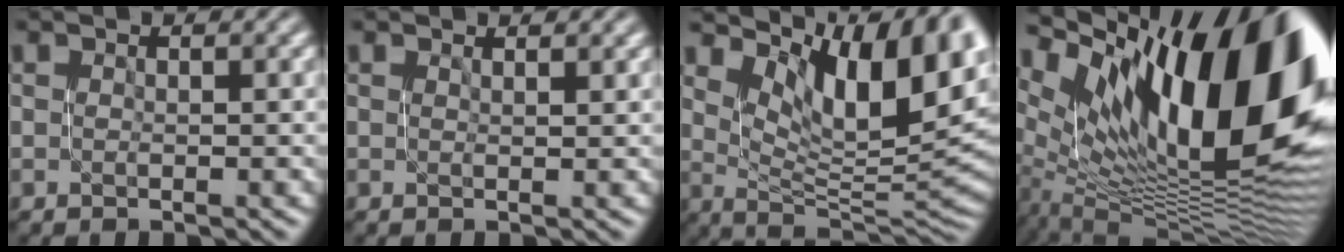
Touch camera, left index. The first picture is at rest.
{"total": 1.0, "force": [0.8, 0.3, 0.5], "torque": [-0.001, 0.001, 0.013]}
{"total": 11.8, "force": [5.9, 4.8, 9.0], "torque": [-0.130, 0.004, 0.112]}
{"total": 18.4, "force": [6.7, 8.1, 15.1], "torque": [-0.243, 0.030, 0.111]}